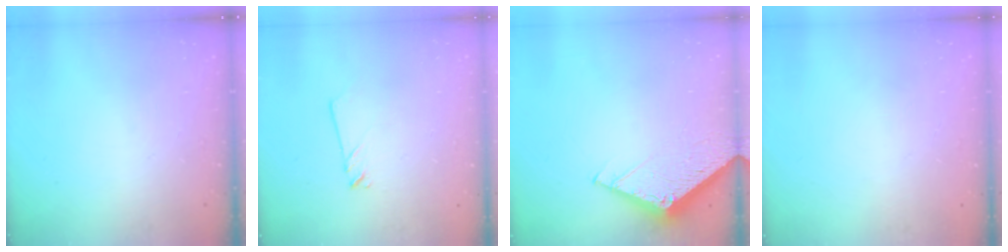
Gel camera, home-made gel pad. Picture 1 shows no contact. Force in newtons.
{"total": 2.6, "press": 2.5, "slide": 0.2}
{"total": 5.7, "press": 5.7, "slide": 0.2}
{"total": 0.0}